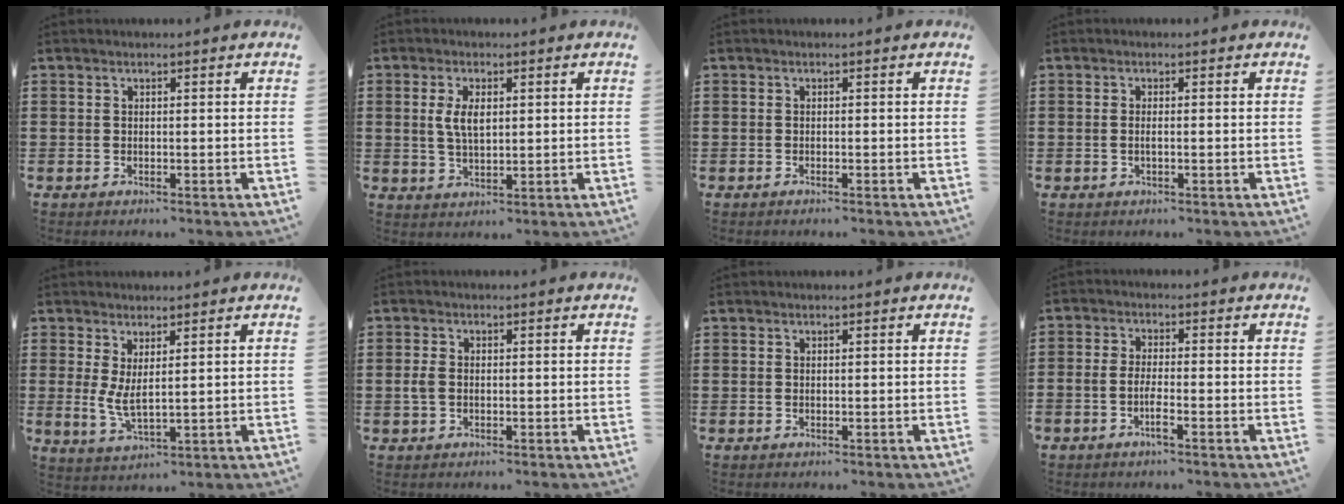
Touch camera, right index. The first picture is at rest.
{"total": 4.3, "force": [0.8, 1.9, 3.8], "torque": [-0.078, 0.007, 0.013]}
{"total": 0.5, "force": [-0.5, -0.1, 0.2], "torque": [-0.005, -0.001, -0.010]}
{"total": 0.9, "force": [-0.2, 0.2, 0.9], "torque": [-0.017, -0.001, -0.004]}
{"total": 3.9, "force": [1.4, 1.2, 3.4], "torque": [-0.086, -0.006, 0.021]}
{"total": 2.0, "force": [-0.2, 1.3, 1.6], "torque": [-0.048, -0.001, -0.009]}
{"total": 0.0}
{"total": 3.2, "force": [-1.6, 0.7, 2.6], "torque": [-0.060, -0.002, -0.033]}